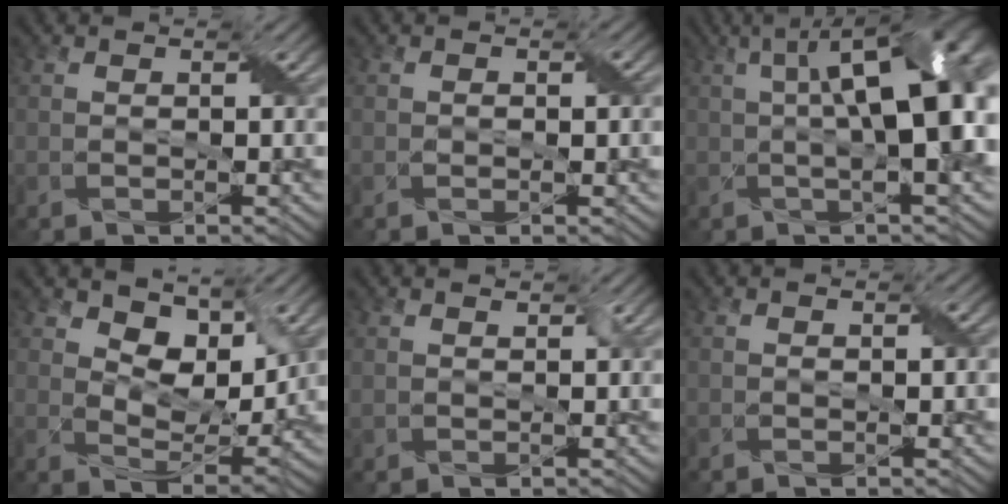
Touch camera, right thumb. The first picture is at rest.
{"total": 1.4, "force": [0.0, 0.8, 1.1], "torque": [-0.017, -0.001, 0.000]}
{"total": 15.2, "force": [1.1, 5.4, 14.2], "torque": [-0.199, 0.017, 0.012]}
{"total": 7.8, "force": [3.8, 4.5, 5.1], "torque": [-0.089, -0.011, 0.061]}
{"total": 1.1, "force": [0.7, 0.6, 0.5], "torque": [-0.016, -0.001, 0.017]}
{"total": 0.9, "force": [0.1, 0.3, 0.8], "torque": [-0.015, -0.001, 0.002]}